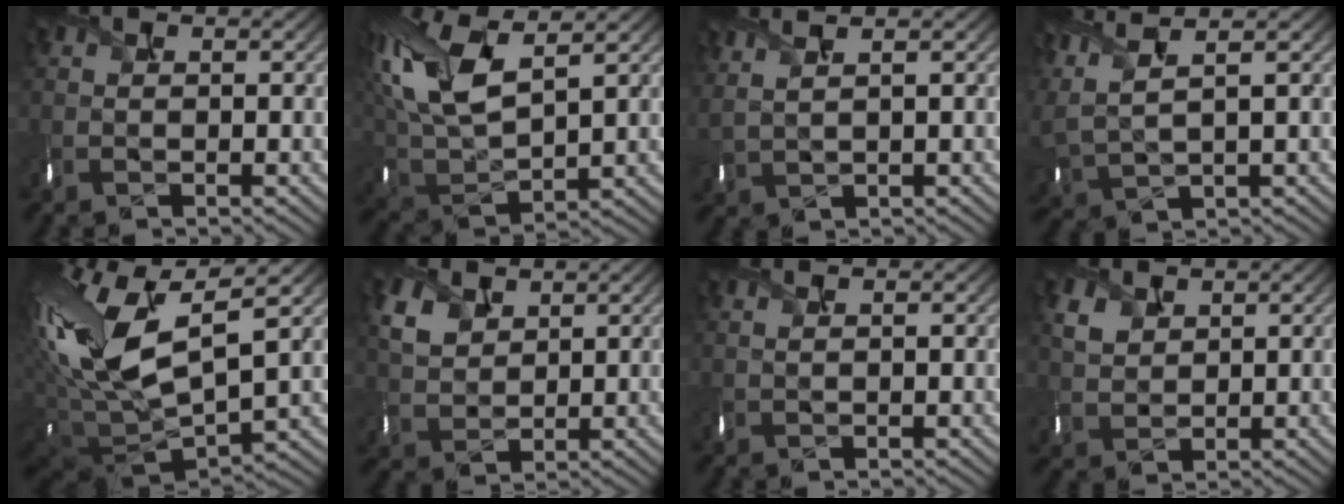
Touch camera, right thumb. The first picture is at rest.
{"total": 13.2, "force": [6.2, 5.9, 10.1], "torque": [-0.253, 0.010, 0.123]}
{"total": 3.5, "force": [2.3, 1.1, 2.4], "torque": [-0.051, 0.010, 0.045]}
{"total": 7.4, "force": [4.2, 2.4, 5.6], "torque": [-0.166, 0.001, 0.091]}
{"total": 18.5, "force": [3.8, 8.1, 16.2], "torque": [-0.336, 0.000, 0.074]}
{"total": 4.6, "force": [2.7, 3.3, 1.8], "torque": [-0.066, -0.009, 0.064]}
{"total": 1.0, "force": [0.7, 0.4, 0.7], "torque": [-0.005, -0.004, 0.007]}
{"total": 2.9, "force": [1.8, 2.1, 0.7], "torque": [-0.033, -0.010, 0.046]}